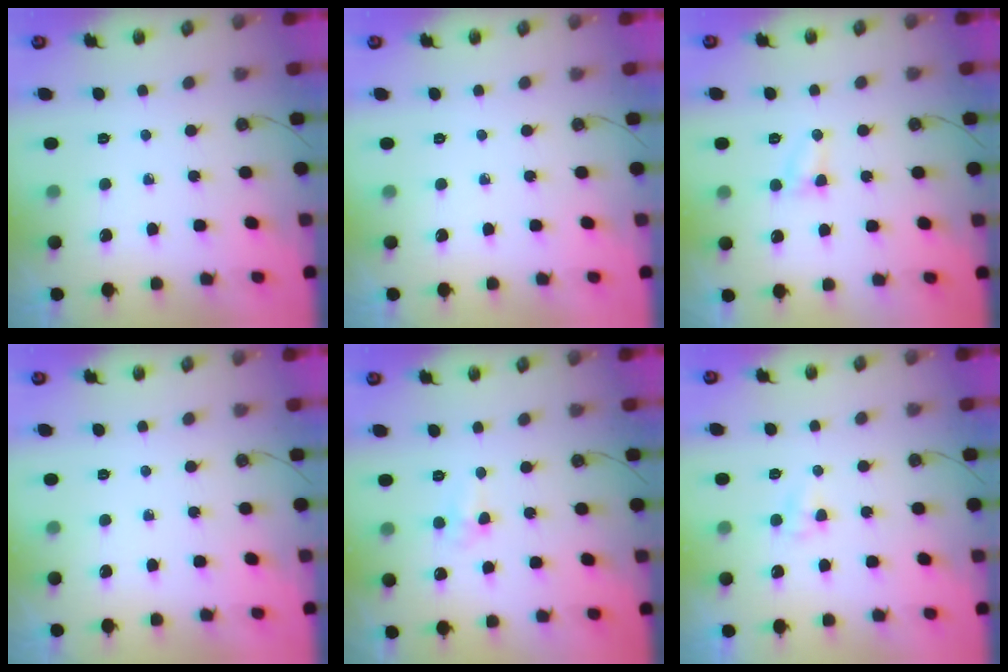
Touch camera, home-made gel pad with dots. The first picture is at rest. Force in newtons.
{"total": 0.0}
{"total": 3.0, "press": 3.0, "slide": 0.3}
{"total": 0.0}
{"total": 5.0, "press": 3.7, "slide": 3.4}
{"total": 4.0, "press": 4.0, "slide": 0.4}